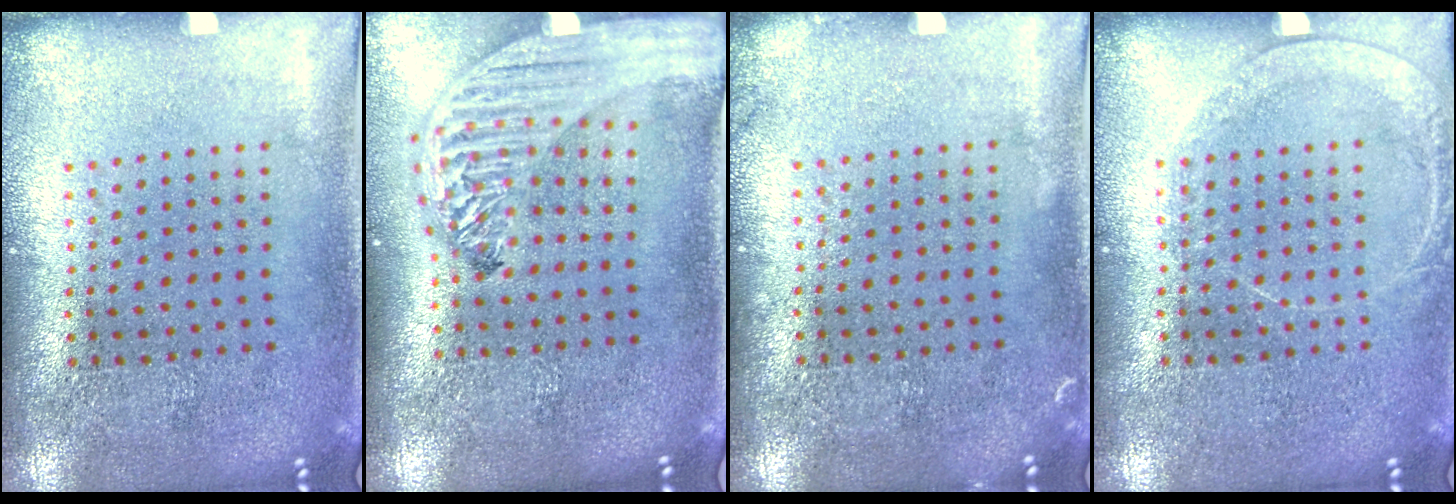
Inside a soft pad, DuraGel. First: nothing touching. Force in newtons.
{"total": 3.2, "press": 2.5, "slide": 2.0}
{"total": 0.7, "press": 0.7, "slide": 0.2}
{"total": 1.4, "press": 1.4, "slide": 0.1}